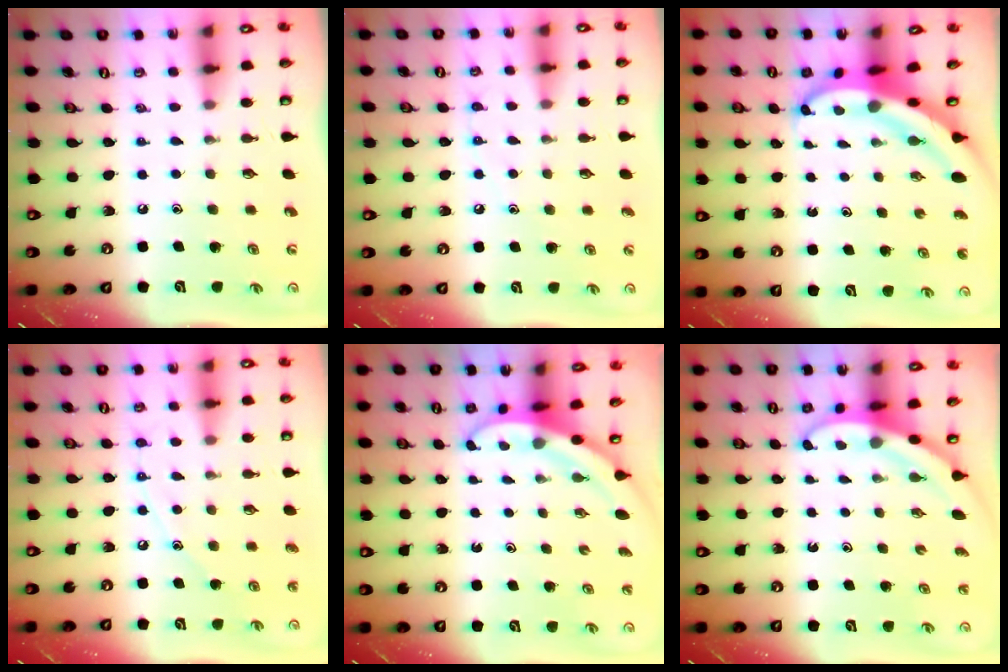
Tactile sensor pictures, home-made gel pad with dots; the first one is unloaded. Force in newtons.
{"total": 6.5, "press": 6.4, "slide": 0.7}
{"total": 6.6, "press": 6.6, "slide": 0.9}
{"total": 8.3, "press": 8.3, "slide": 0.7}
{"total": 3.5, "press": 3.5, "slide": 0.1}
{"total": 3.3, "press": 3.3, "slide": 0.2}